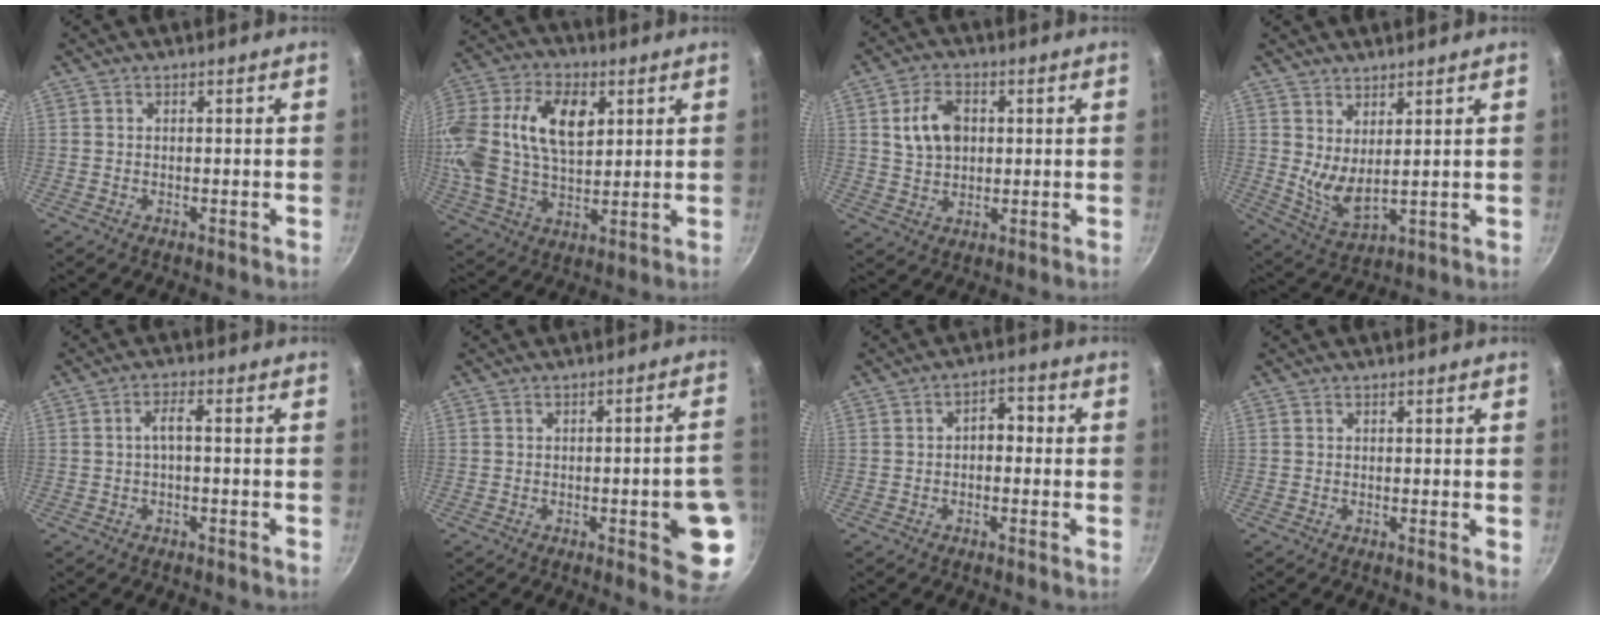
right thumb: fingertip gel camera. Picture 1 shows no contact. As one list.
[{"total": 22.1, "force": [5.2, 13.9, 16.5], "torque": [-0.340, 0.016, 0.089]}, {"total": 8.2, "force": [1.6, 5.8, 5.5], "torque": [-0.084, 0.005, 0.028]}, {"total": 6.7, "force": [3.5, 2.5, 5.2], "torque": [-0.084, -0.045, 0.069]}, {"total": 2.7, "force": [-0.4, 0.7, 2.5], "torque": [-0.057, 0.016, -0.009]}, {"total": 10.5, "force": [-2.7, 2.6, 9.8], "torque": [-0.086, 0.020, -0.029]}, {"total": 4.1, "force": [-0.2, 2.7, 3.1], "torque": [-0.021, 0.016, -0.012]}, {"total": 0.9, "force": [0.3, 0.3, 0.9], "torque": [-0.011, -0.002, 0.001]}]